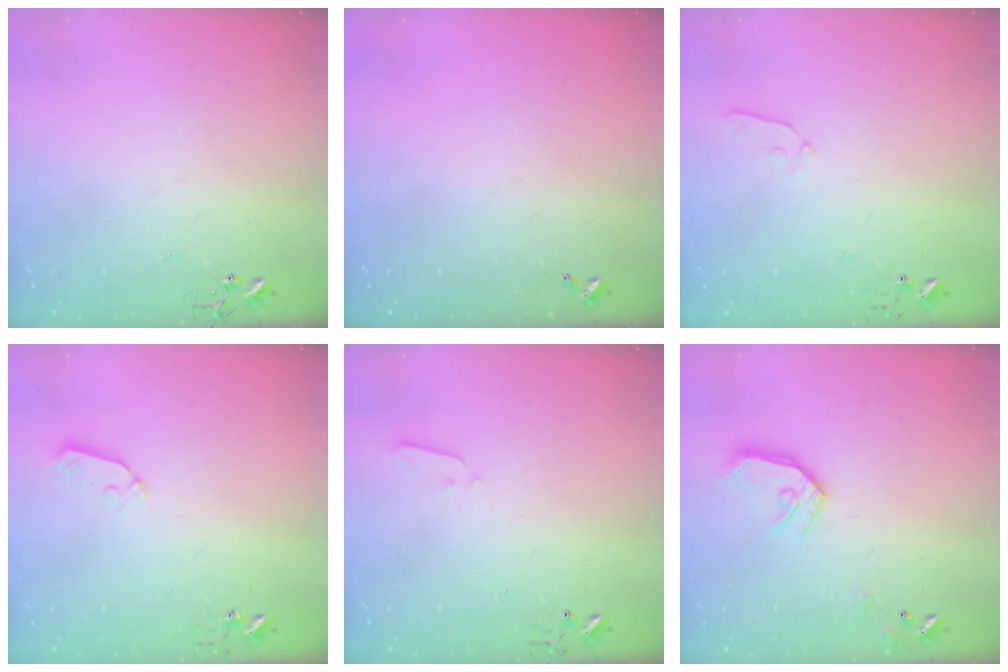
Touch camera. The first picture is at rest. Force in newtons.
{"total": 0.0}
{"total": 4.8, "press": 4.7, "slide": 1.0}
{"total": 3.7, "press": 3.6, "slide": 0.5}
{"total": 2.1, "press": 2.1, "slide": 0.3}
{"total": 11.7, "press": 11.6, "slide": 1.2}